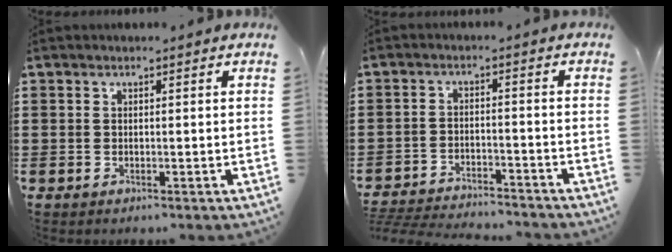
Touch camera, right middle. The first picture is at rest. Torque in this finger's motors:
{"motor_torque": [2.13, 0.01, 0.27, 0.21]}